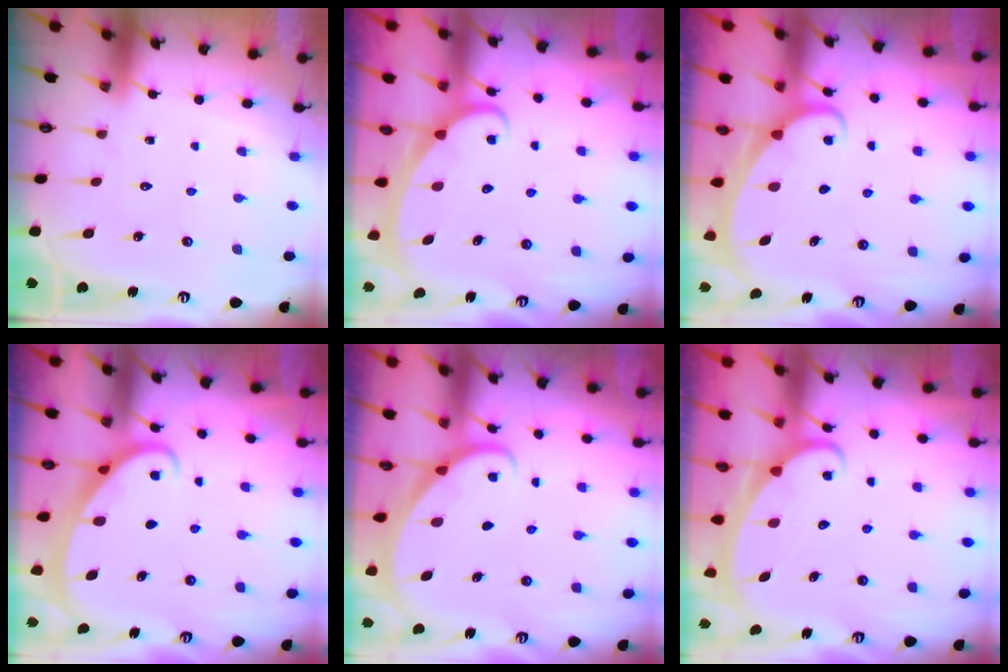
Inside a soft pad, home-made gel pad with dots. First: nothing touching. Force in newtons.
{"total": 2.5, "press": 2.5, "slide": 0.3}
{"total": 1.9, "press": 1.9, "slide": 0.1}
{"total": 2.6, "press": 2.6, "slide": 0.4}
{"total": 1.5, "press": 1.5, "slide": 0.1}
{"total": 2.2, "press": 2.1, "slide": 0.4}